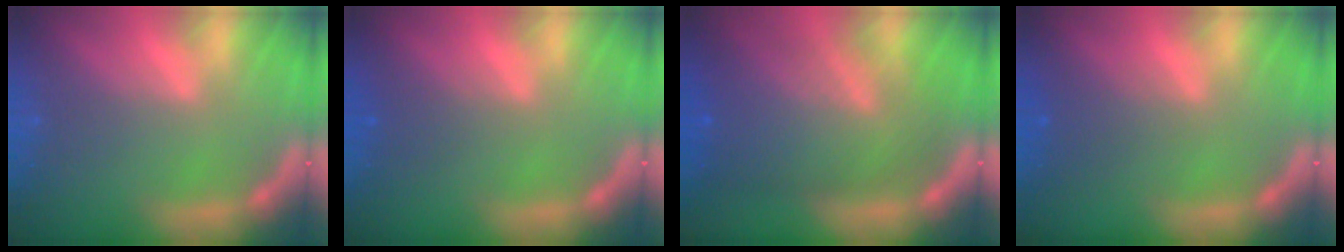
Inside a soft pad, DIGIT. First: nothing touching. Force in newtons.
{"total": 1.5}
{"total": 9.5}
{"total": 2.0}